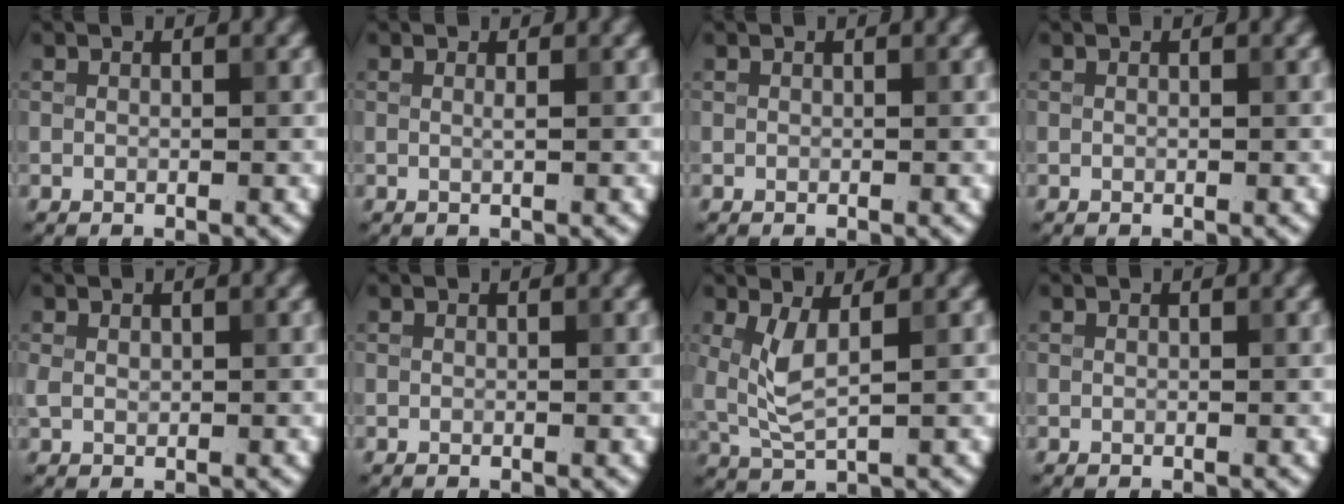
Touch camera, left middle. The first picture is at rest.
{"total": 0.6, "force": [0.1, 0.2, 0.6], "torque": [-0.007, 0.001, -0.002]}
{"total": 0.0}
{"total": 0.0}
{"total": 1.1, "force": [0.2, 0.8, 0.8], "torque": [-0.020, 0.001, 0.006]}
{"total": 0.0}
{"total": 3.2, "force": [0.8, 1.0, 2.9], "torque": [-0.071, -0.008, 0.022]}
{"total": 0.0}